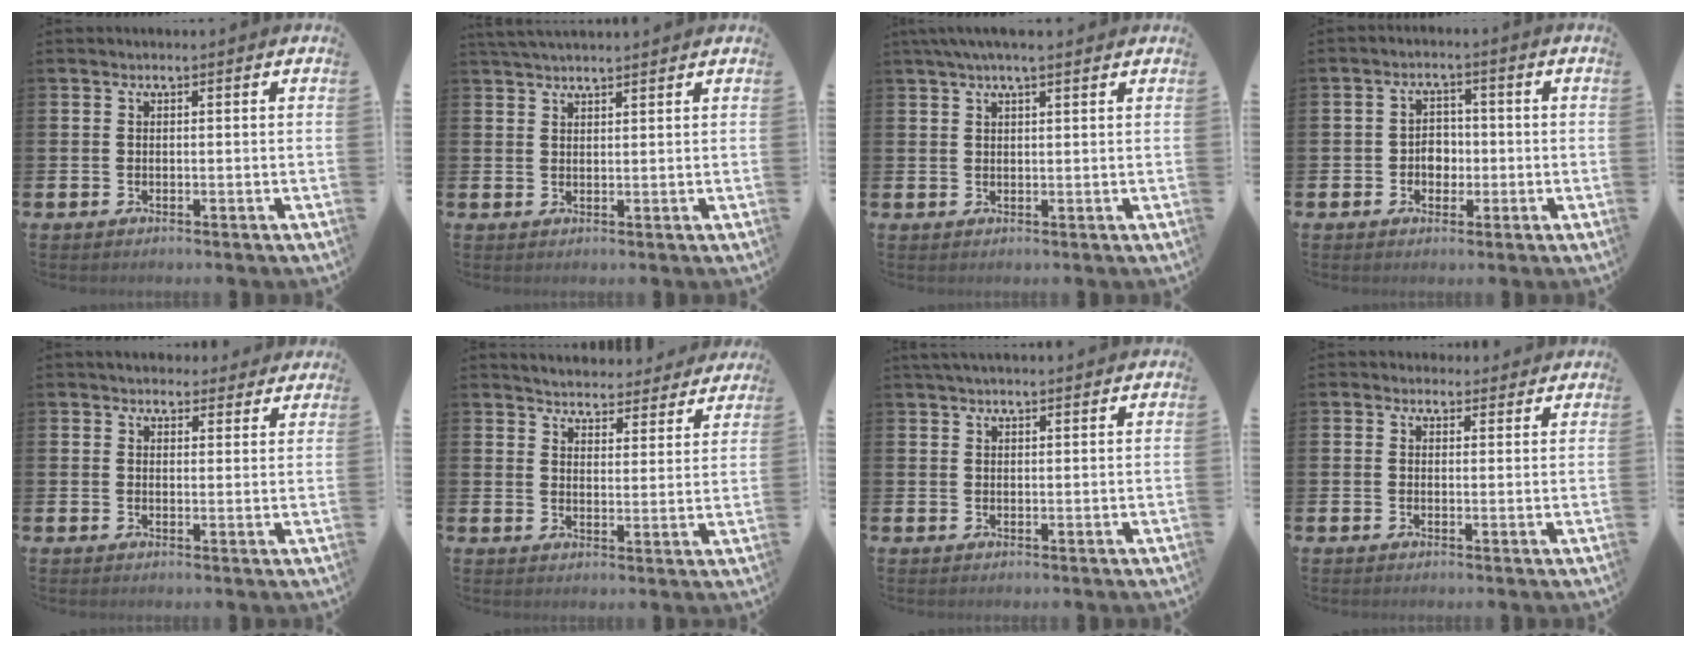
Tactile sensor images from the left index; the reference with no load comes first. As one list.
[{"total": 2.4, "force": [2.4, 0.1, 0.5], "torque": [-0.015, -0.005, 0.044]}, {"total": 3.4, "force": [2.7, 0.5, 2.0], "torque": [-0.030, -0.004, 0.046]}, {"total": 3.2, "force": [-0.6, 2.6, 1.7], "torque": [-0.025, 0.003, -0.018]}, {"total": 3.6, "force": [3.3, 1.3, 0.1], "torque": [-0.005, -0.013, 0.061]}, {"total": 4.6, "force": [4.5, 0.7, -0.2], "torque": [-0.017, -0.037, 0.078]}, {"total": 2.1, "force": [2.0, 0.2, 0.6], "torque": [-0.008, -0.007, 0.035]}, {"total": 2.2, "force": [2.0, 0.9, -0.2], "torque": [0.005, -0.005, 0.036]}]